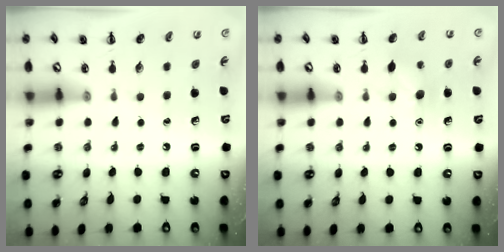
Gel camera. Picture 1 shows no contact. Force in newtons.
{"total": 7.8, "press": 7.6, "slide": 1.9}